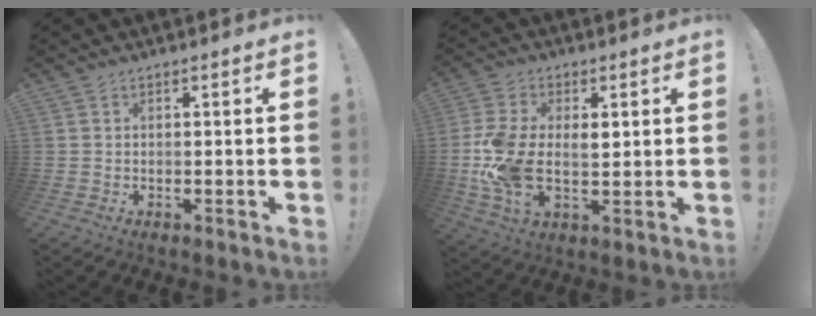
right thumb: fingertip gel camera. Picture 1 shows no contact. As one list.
[{"total": 13.1, "force": [0.2, 8.0, 10.4], "torque": [-0.199, -0.006, 0.006]}]